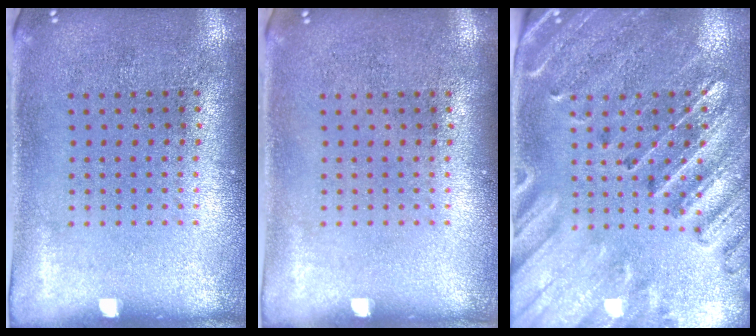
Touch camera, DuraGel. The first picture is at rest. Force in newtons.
{"total": 0.0}
{"total": 2.9, "press": 2.7, "slide": 1.1}